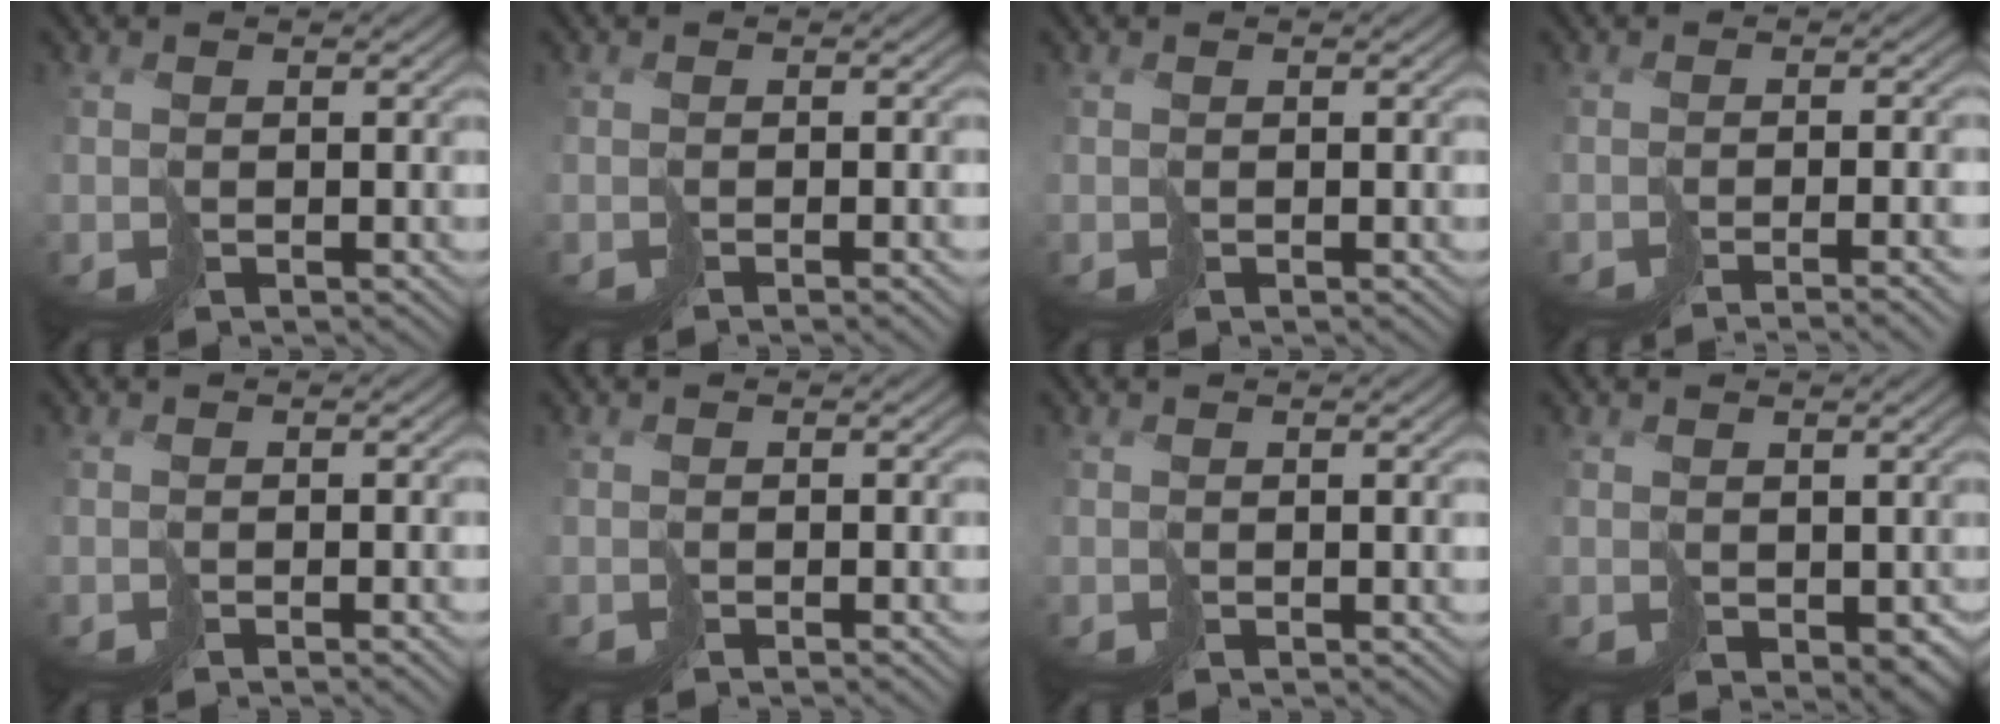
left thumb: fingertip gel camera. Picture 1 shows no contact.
{"total": 1.3, "force": [-1.1, -0.4, 0.6], "torque": [-0.006, 0.003, -0.017]}
{"total": 0.0}
{"total": 4.1, "force": [-2.9, -0.3, 2.8], "torque": [-0.019, -0.005, -0.038]}
{"total": 1.3, "force": [-1.1, -0.3, 0.5], "torque": [-0.006, 0.003, -0.018]}
{"total": 0.9, "force": [-0.7, -0.4, 0.2], "torque": [-0.001, 0.003, -0.012]}
{"total": 0.8, "force": [0.3, -0.1, 0.7], "torque": [-0.012, 0.001, 0.008]}
{"total": 2.5, "force": [0.6, 1.9, 1.5], "torque": [-0.033, -0.008, 0.017]}